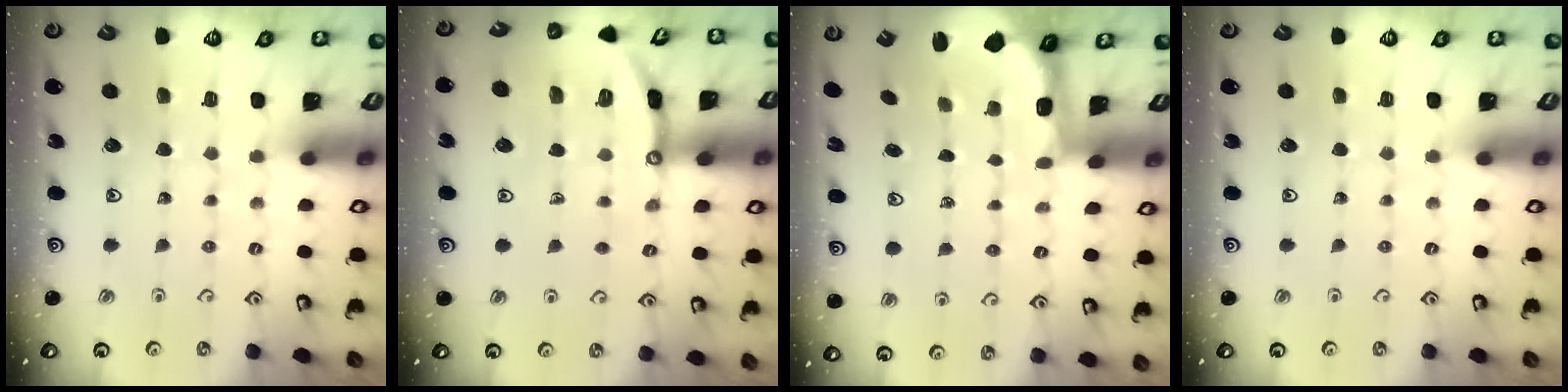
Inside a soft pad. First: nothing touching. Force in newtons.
{"total": 9.8, "press": 9.7, "slide": 1.3}
{"total": 2.5, "press": 1.1, "slide": 2.2}
{"total": 0.0}